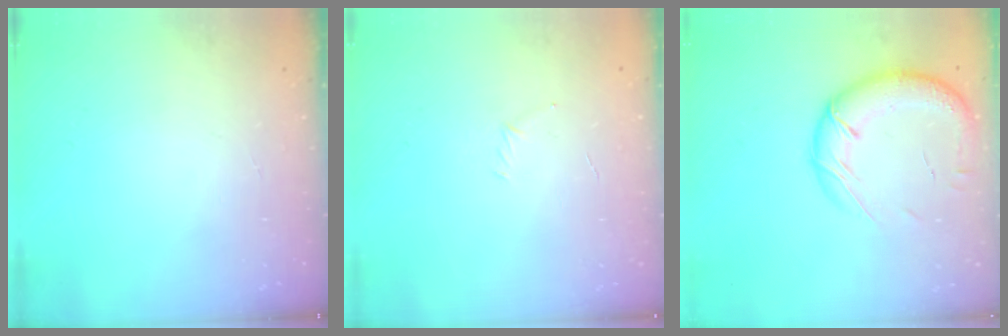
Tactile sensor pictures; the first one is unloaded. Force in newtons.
{"total": 2.9, "press": 2.8, "slide": 0.8}
{"total": 19.3, "press": 18.8, "slide": 4.3}